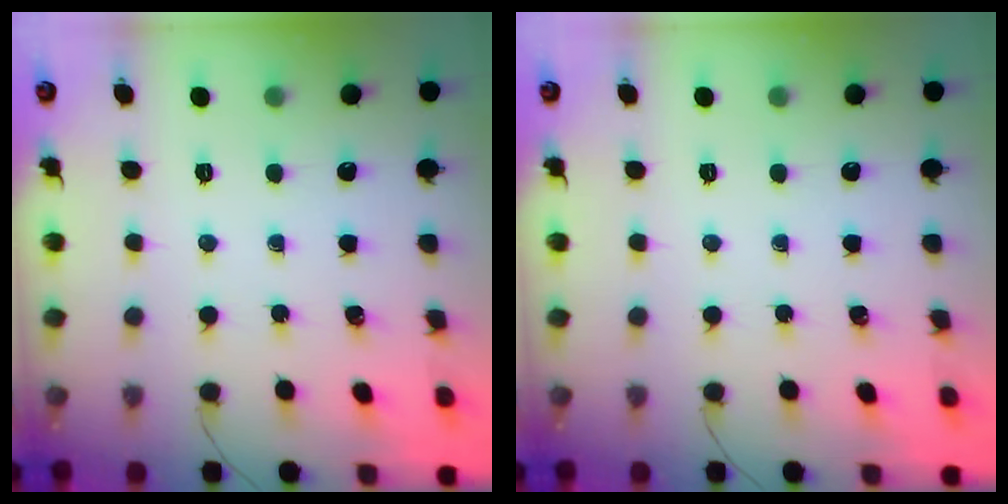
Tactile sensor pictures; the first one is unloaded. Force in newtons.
{"total": 0.0}